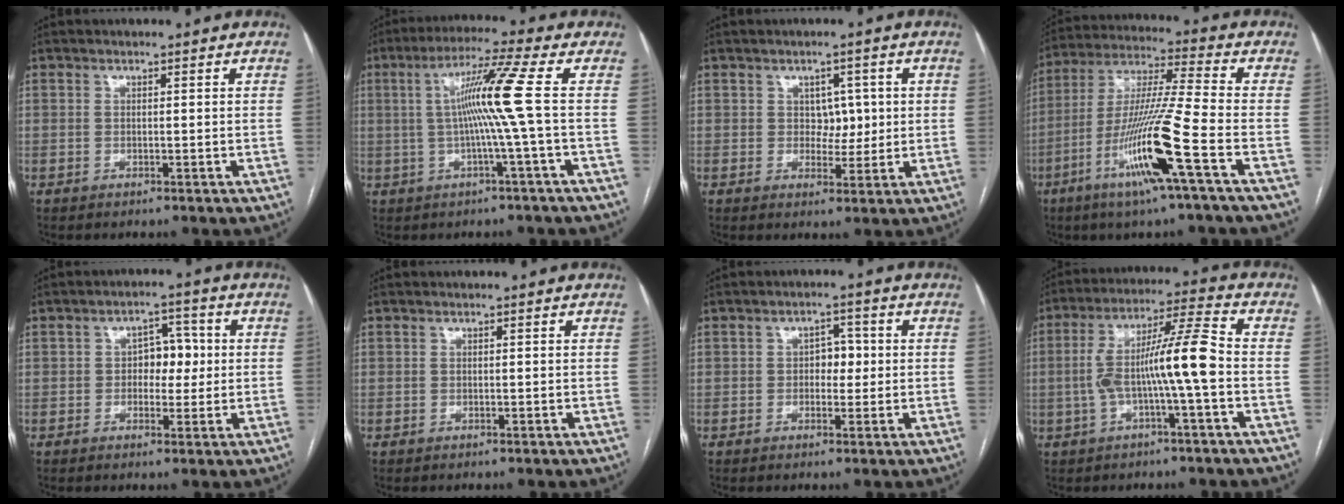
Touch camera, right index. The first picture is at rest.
{"total": 9.2, "force": [0.3, -2.3, 8.9], "torque": [-0.157, 0.011, 0.012]}
{"total": 4.0, "force": [0.7, 2.8, 2.7], "torque": [-0.027, 0.004, 0.014]}
{"total": 15.7, "force": [-6.4, -1.3, 14.2], "torque": [-0.285, -0.017, -0.124]}
{"total": 5.1, "force": [0.1, 3.3, 3.9], "torque": [-0.049, 0.016, 0.003]}
{"total": 0.0}
{"total": 3.4, "force": [0.1, 2.2, 2.6], "torque": [-0.030, 0.011, 0.002]}
{"total": 10.8, "force": [-1.6, -0.1, 10.7], "torque": [-0.199, 0.027, -0.032]}